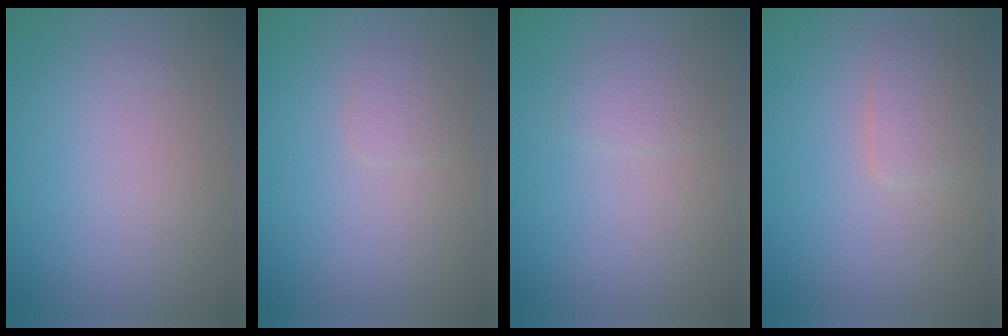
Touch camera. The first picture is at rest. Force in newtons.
{"total": 1.1, "press": 1.1, "slide": 0.1}
{"total": 1.2, "press": 1.2, "slide": 0.1}
{"total": 2.0, "press": 2.0, "slide": 0.1}